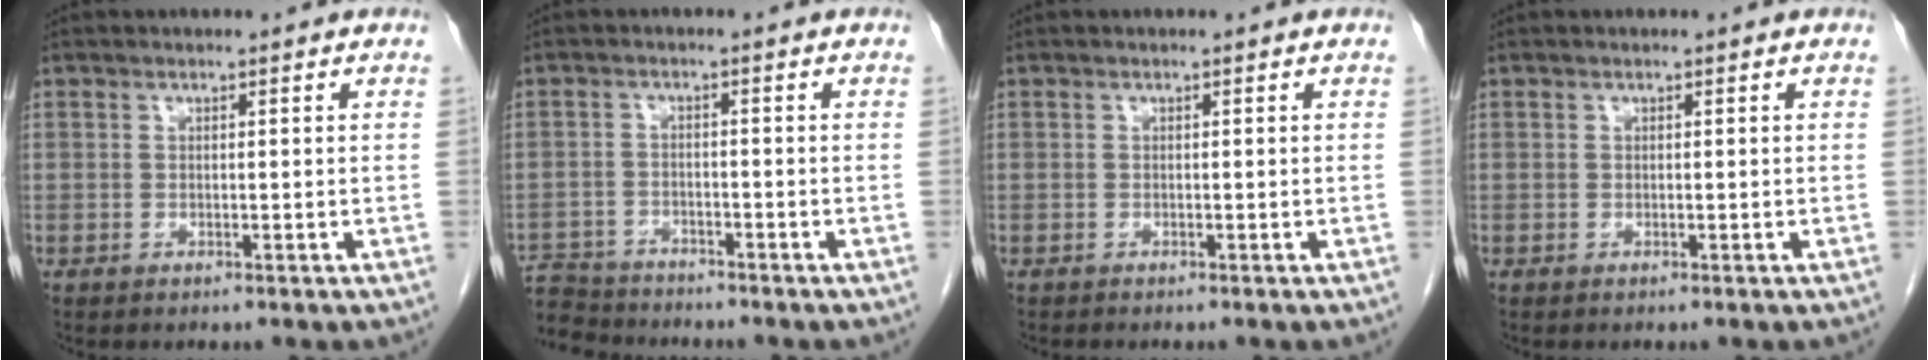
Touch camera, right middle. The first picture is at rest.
{"total": 8.3, "force": [-8.0, 2.2, 0.6], "torque": [-0.024, 0.003, -0.141]}
{"total": 0.0}
{"total": 0.0}